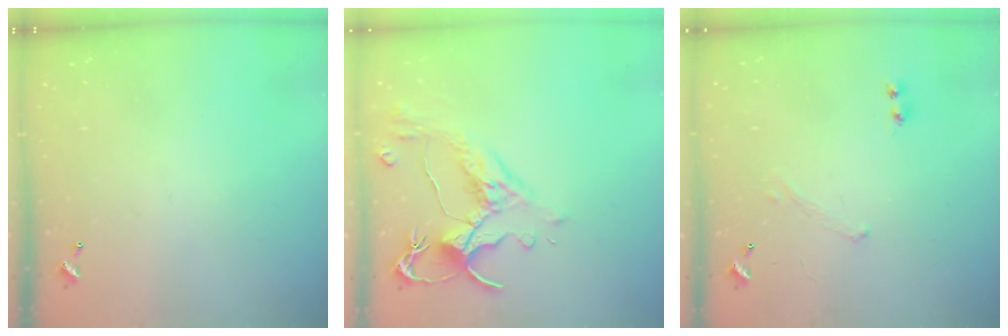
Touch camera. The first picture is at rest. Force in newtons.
{"total": 3.3, "press": 3.0, "slide": 1.4}
{"total": 0.7, "press": 0.6, "slide": 0.2}